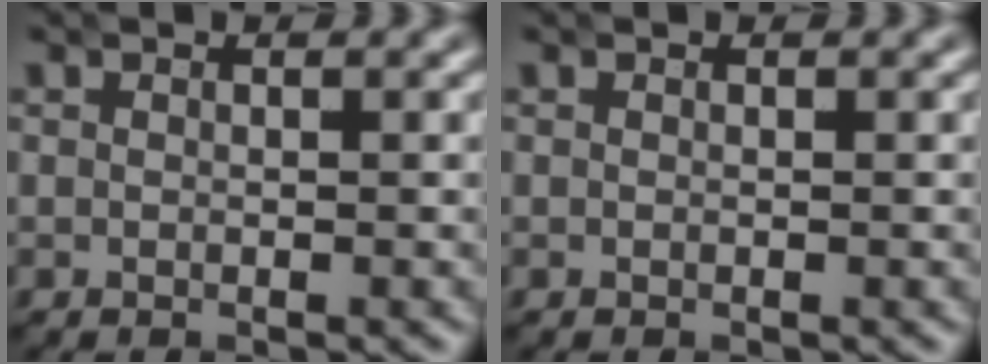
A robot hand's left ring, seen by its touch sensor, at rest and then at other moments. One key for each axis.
{"total": 0.0}